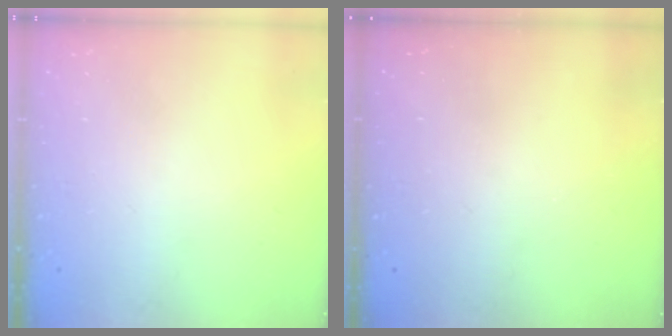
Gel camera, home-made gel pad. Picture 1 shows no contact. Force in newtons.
{"total": 3.2, "press": 3.2, "slide": 0.1}